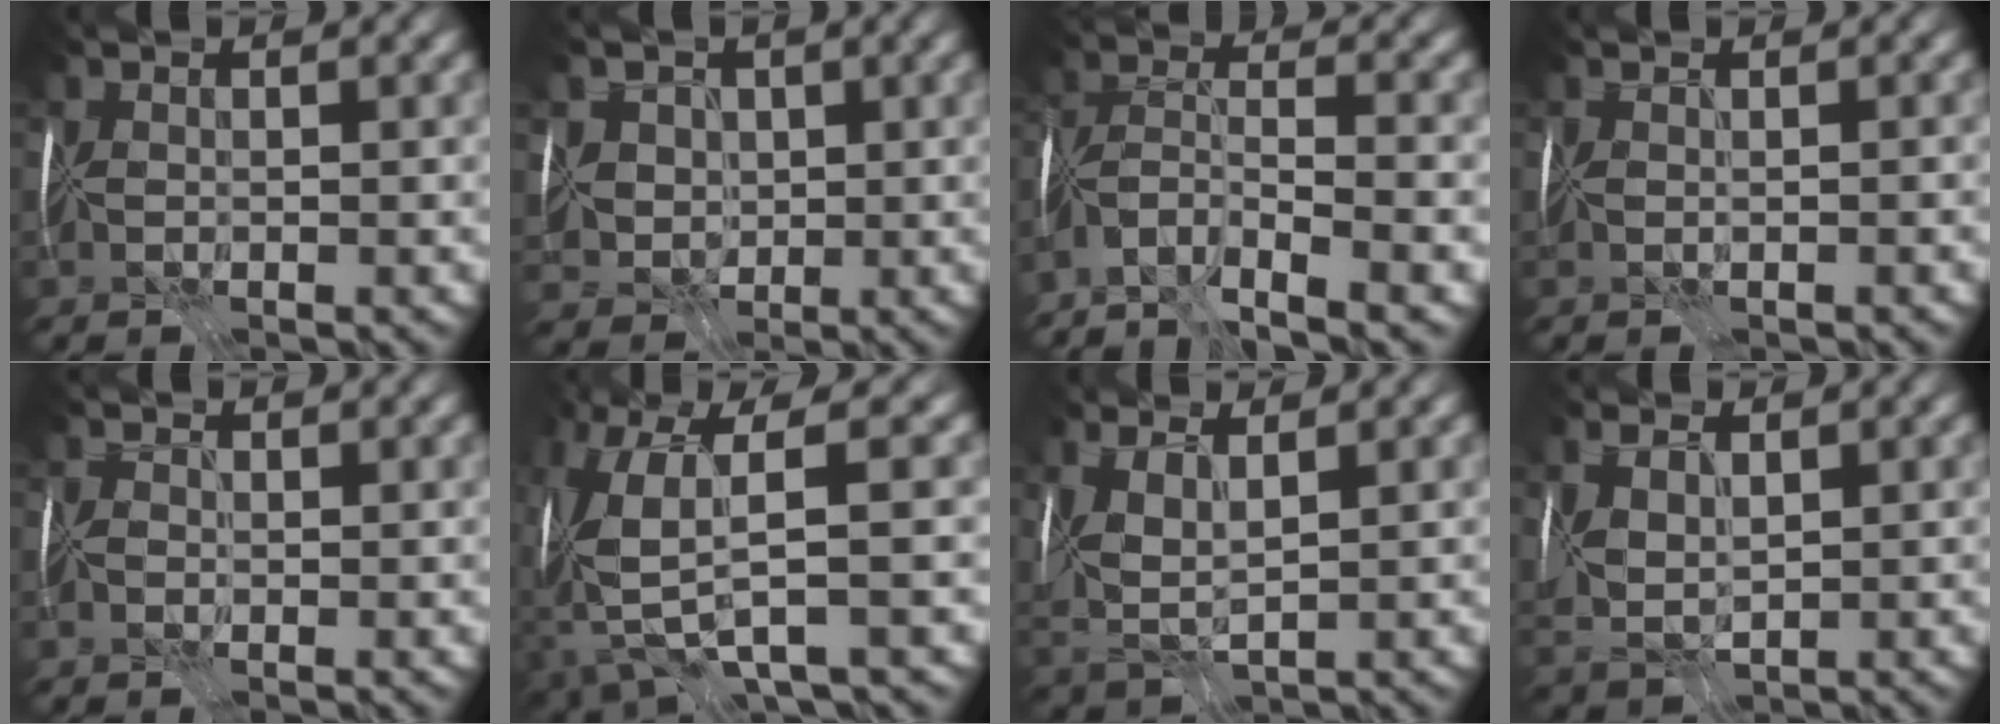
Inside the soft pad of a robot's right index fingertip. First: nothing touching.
{"total": 3.7, "force": [1.1, 3.2, 1.5], "torque": [-0.027, 0.003, 0.013]}
{"total": 6.4, "force": [-5.3, 0.8, 3.4], "torque": [-0.065, -0.005, -0.104]}
{"total": 1.1, "force": [-0.3, -0.9, -0.6], "torque": [0.007, -0.007, 0.001]}
{"total": 0.9, "force": [-0.4, 0.7, 0.2], "torque": [0.004, 0.008, -0.022]}
{"total": 6.1, "force": [-0.4, 0.9, 6.0], "torque": [-0.149, -0.017, -0.005]}
{"total": 3.7, "force": [1.1, 1.3, 3.3], "torque": [-0.097, -0.002, 0.030]}
{"total": 3.5, "force": [0.6, 2.0, 2.8], "torque": [-0.079, -0.001, 0.020]}